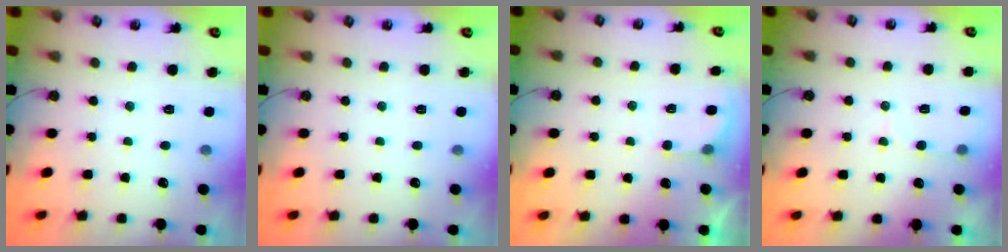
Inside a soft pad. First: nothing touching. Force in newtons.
{"total": 0.0}
{"total": 2.7, "press": 2.7, "slide": 0.2}
{"total": 4.4, "press": 4.4, "slide": 0.5}